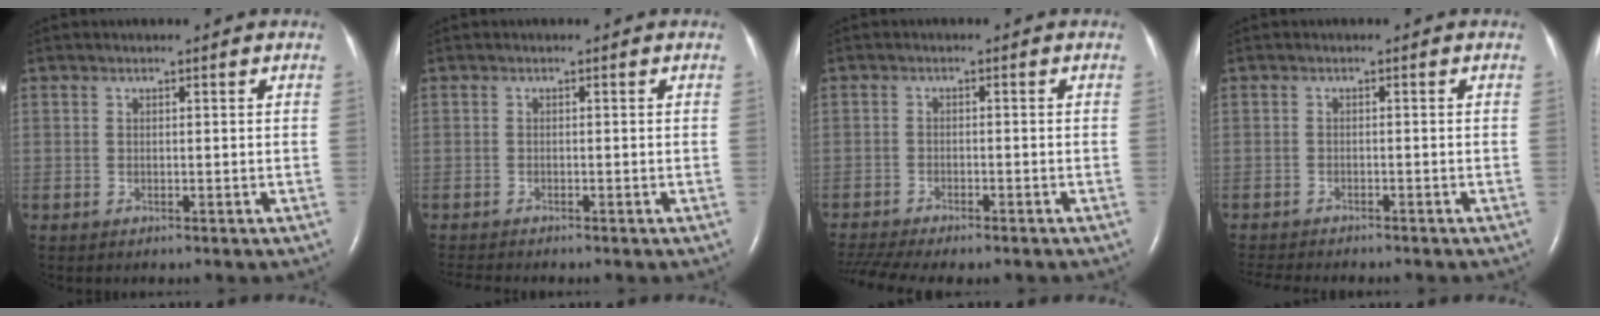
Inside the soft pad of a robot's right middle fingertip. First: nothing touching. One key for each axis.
{"total": 2.5, "fx": -2.4, "fy": -0.1, "fz": 0.8, "tx": -0.011, "ty": -0.009, "tz": -0.039}
{"total": 9.9, "fx": -8.5, "fy": 1.8, "fz": 4.8, "tx": -0.089, "ty": -0.001, "tz": -0.131}
{"total": 7.4, "fx": -6.7, "fy": 1.3, "fz": 2.9, "tx": -0.041, "ty": -0.008, "tz": -0.097}